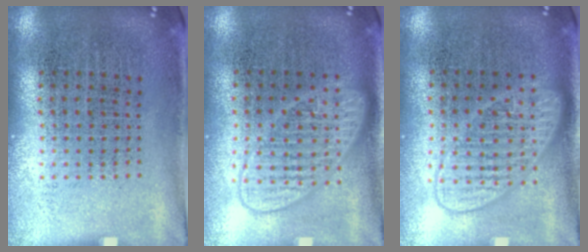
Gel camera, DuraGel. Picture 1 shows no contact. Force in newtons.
{"total": 1.8, "press": 1.8, "slide": 0.3}
{"total": 1.8, "press": 1.8, "slide": 0.3}